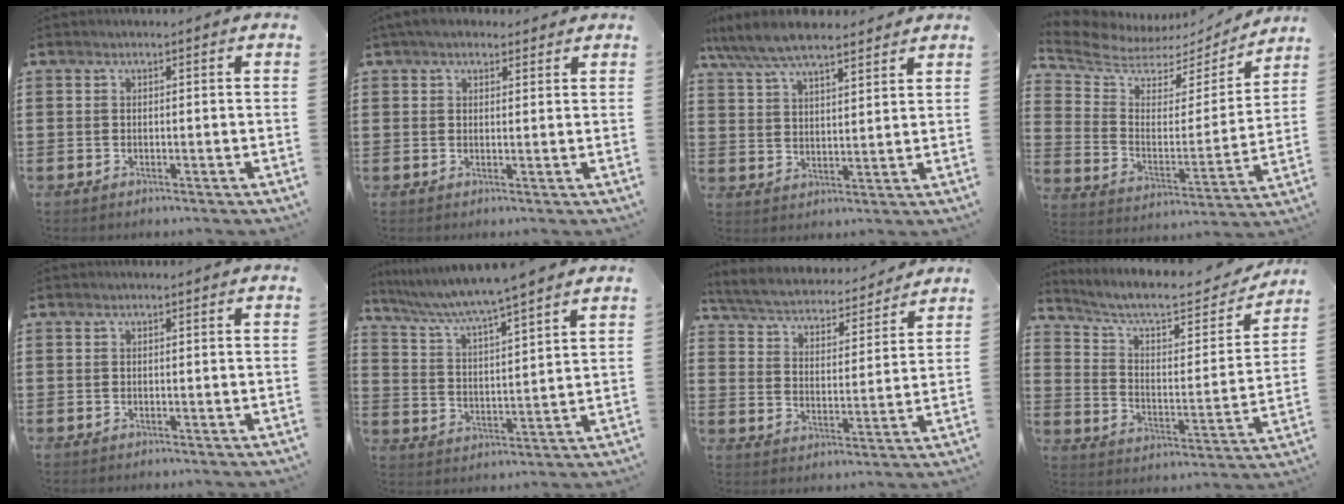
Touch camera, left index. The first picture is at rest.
{"total": 3.3, "force": [2.6, 1.6, 1.4], "torque": [-0.034, 0.005, 0.048]}
{"total": 7.4, "force": [6.5, 1.6, 3.1], "torque": [-0.082, -0.018, 0.118]}
{"total": 5.6, "force": [5.2, 2.1, 0.8], "torque": [-0.054, -0.044, 0.085]}
{"total": 0.0}
{"total": 6.1, "force": [5.5, -0.9, 2.5], "torque": [-0.074, -0.039, 0.089]}
{"total": 4.6, "force": [4.5, 0.2, 1.0], "torque": [-0.044, -0.034, 0.072]}
{"total": 7.1, "force": [6.0, 1.5, 3.6], "torque": [-0.090, -0.041, 0.096]}